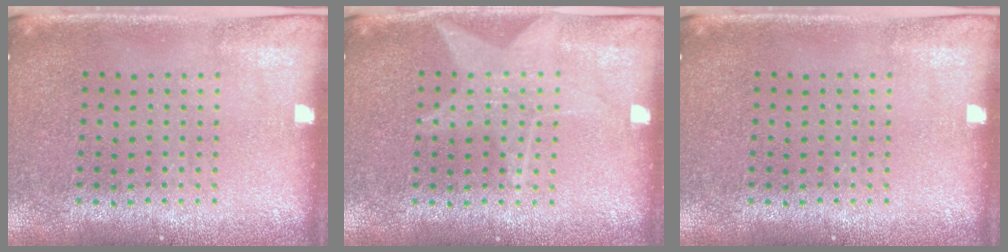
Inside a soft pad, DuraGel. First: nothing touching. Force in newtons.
{"total": 1.8, "press": 1.8, "slide": 0.3}
{"total": 0.0}